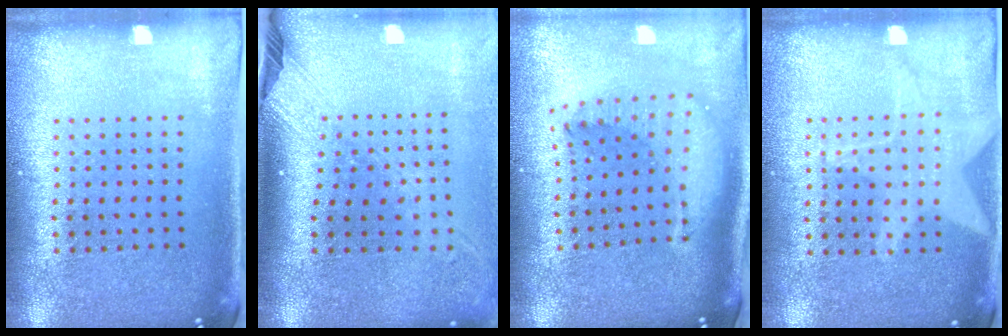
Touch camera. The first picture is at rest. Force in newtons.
{"total": 2.5, "press": 1.9, "slide": 1.7}
{"total": 1.8, "press": 1.4, "slide": 1.0}
{"total": 1.0, "press": 0.9, "slide": 0.4}